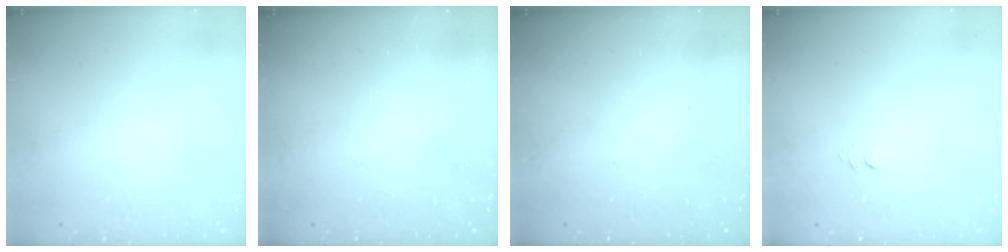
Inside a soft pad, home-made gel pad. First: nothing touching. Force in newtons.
{"total": 2.2, "press": 2.1, "slide": 0.7}
{"total": 2.3, "press": 2.2, "slide": 0.8}
{"total": 3.5, "press": 3.5, "slide": 0.3}